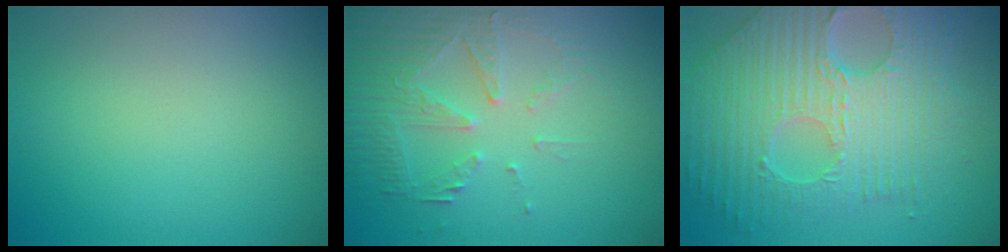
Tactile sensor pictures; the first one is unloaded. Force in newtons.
{"total": 5.3, "press": 3.7, "slide": 3.8}
{"total": 10.6, "press": 7.2, "slide": 7.8}